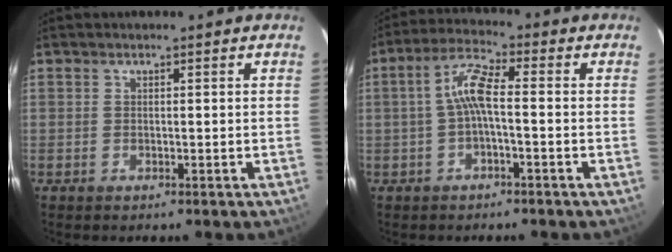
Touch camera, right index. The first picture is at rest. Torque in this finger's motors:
{"motor_torque": [0.70, -0.26, 0.53, 0.15]}